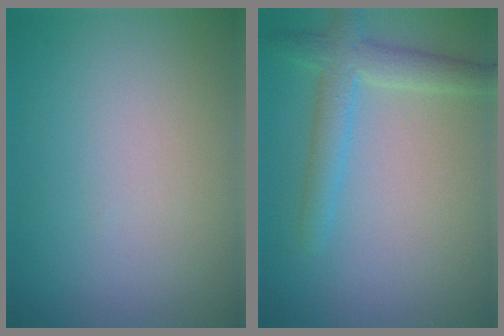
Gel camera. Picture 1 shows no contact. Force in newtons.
{"total": 3.5, "press": 3.5, "slide": 0.2}